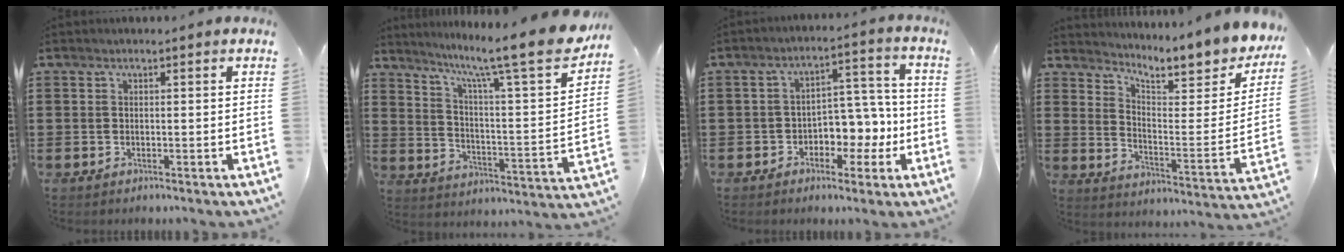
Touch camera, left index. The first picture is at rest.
{"total": 11.2, "force": [9.2, 0.3, 6.4], "torque": [-0.126, -0.077, 0.139]}
{"total": 5.4, "force": [-2.3, 3.9, 3.0], "torque": [-0.054, 0.009, -0.048]}
{"total": 6.4, "force": [5.7, 1.4, 2.6], "torque": [-0.052, -0.059, 0.088]}